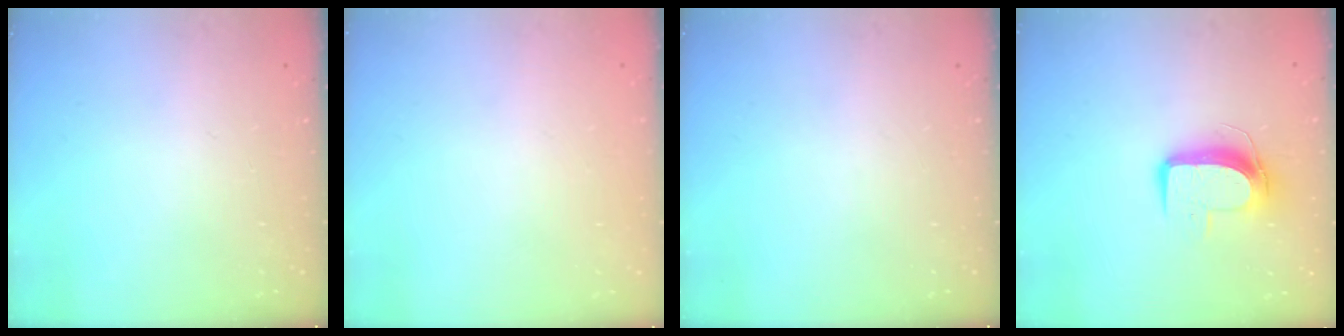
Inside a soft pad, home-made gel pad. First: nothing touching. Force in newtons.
{"total": 0.0}
{"total": 0.0}
{"total": 9.7, "press": 9.7, "slide": 0.4}